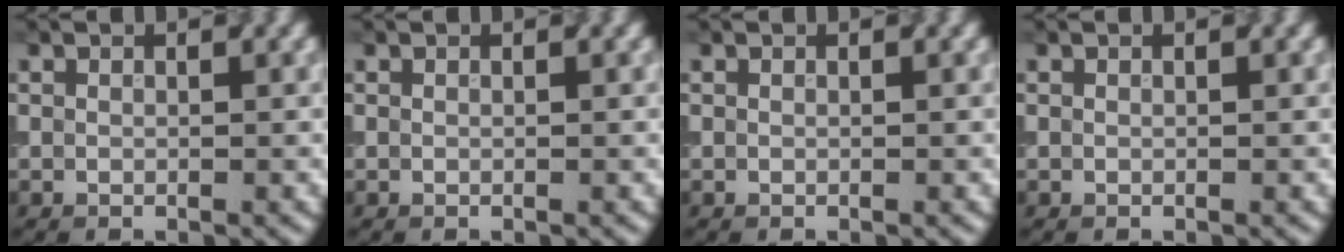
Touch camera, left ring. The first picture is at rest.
{"total": 0.0}
{"total": 0.0}
{"total": 0.0}